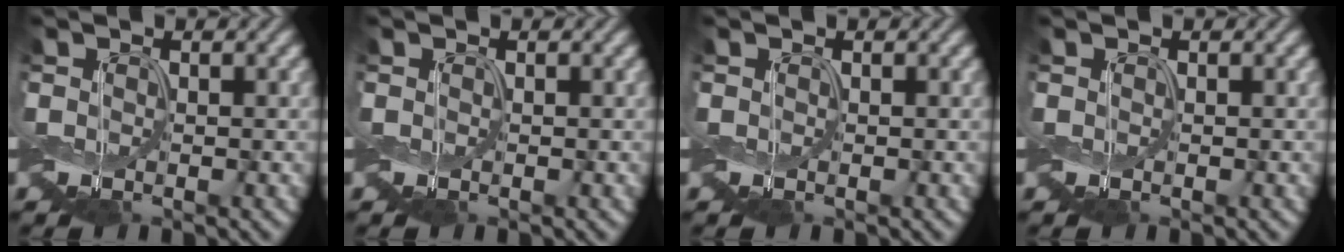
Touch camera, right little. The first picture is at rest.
{"total": 0.0}
{"total": 0.0}
{"total": 0.0}